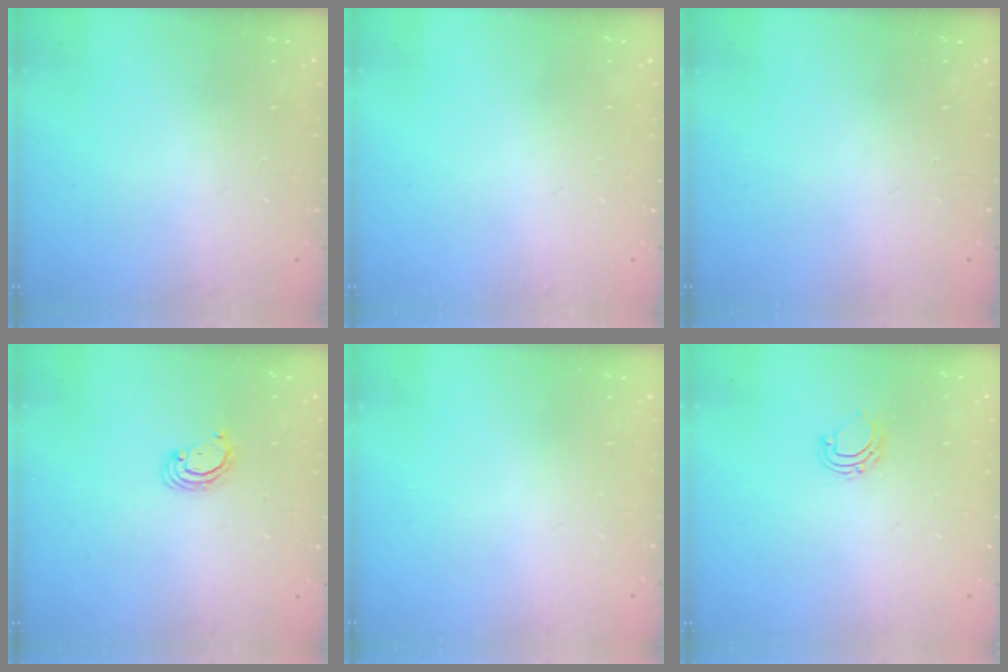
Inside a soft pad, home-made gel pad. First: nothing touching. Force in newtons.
{"total": 0.0}
{"total": 0.0}
{"total": 2.8, "press": 2.8, "slide": 0.2}
{"total": 0.0}
{"total": 6.8, "press": 6.8, "slide": 0.5}